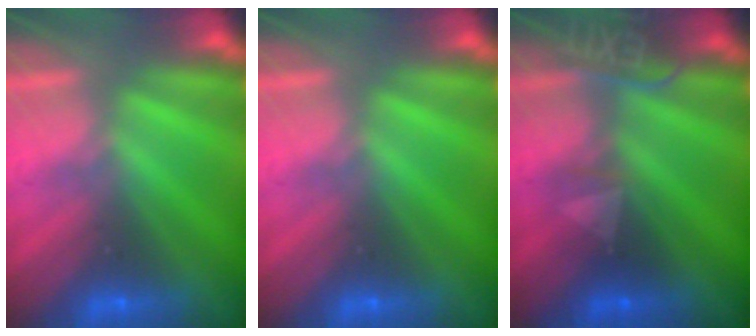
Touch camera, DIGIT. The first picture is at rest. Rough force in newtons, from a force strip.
{"total": 0.0}
{"total": 2.4}